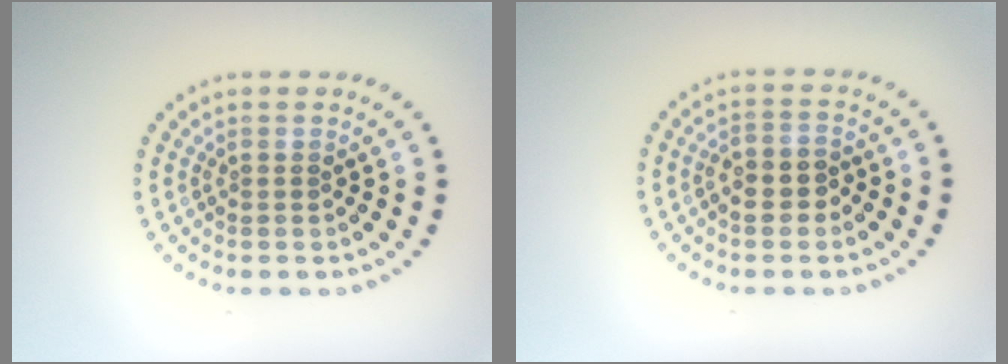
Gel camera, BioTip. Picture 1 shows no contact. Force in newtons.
{"total": 2.6, "press": 2.5, "slide": 0.7}